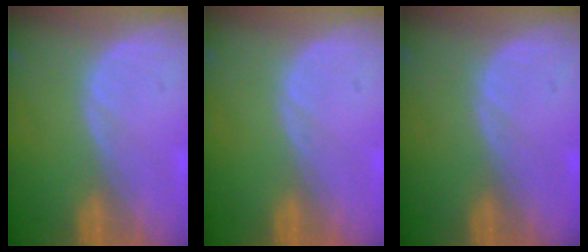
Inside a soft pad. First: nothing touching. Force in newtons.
{"total": 0.0}
{"total": 0.0}